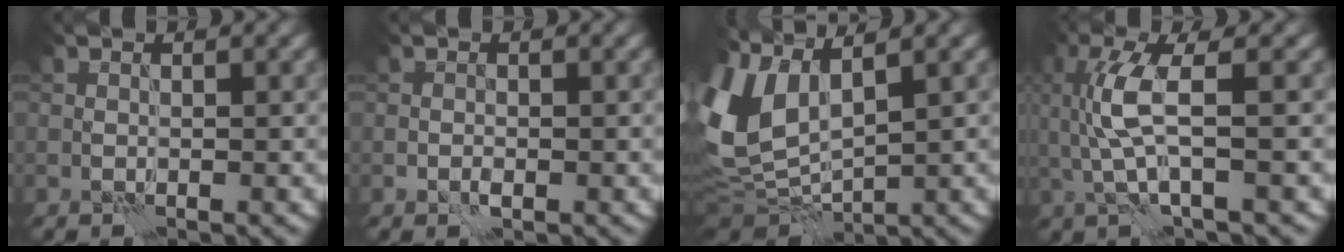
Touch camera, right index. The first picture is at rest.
{"total": 1.2, "force": [-0.5, 0.7, 0.8], "torque": [-0.016, -0.001, -0.010]}
{"total": 9.7, "force": [2.7, 5.5, 7.5], "torque": [-0.203, -0.003, 0.054]}
{"total": 4.7, "force": [0.3, 1.1, 4.5], "torque": [-0.112, -0.003, 0.010]}